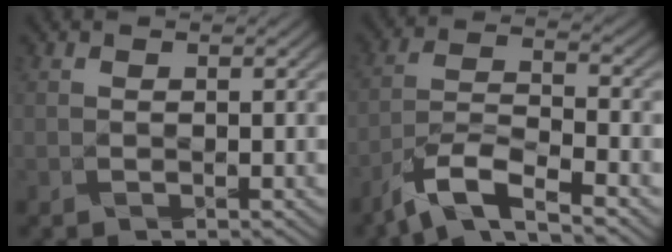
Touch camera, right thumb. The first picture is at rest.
{"total": 7.9, "force": [-6.0, 0.8, 5.1], "torque": [-0.104, 0.004, -0.127]}